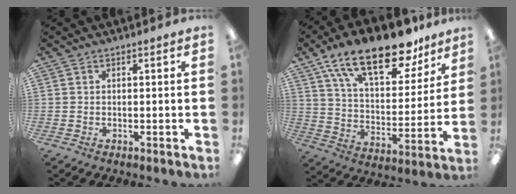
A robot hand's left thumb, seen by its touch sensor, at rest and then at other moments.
{"total": 21.3, "force": [14.8, 8.5, 12.8], "torque": [-0.208, -0.084, 0.253]}